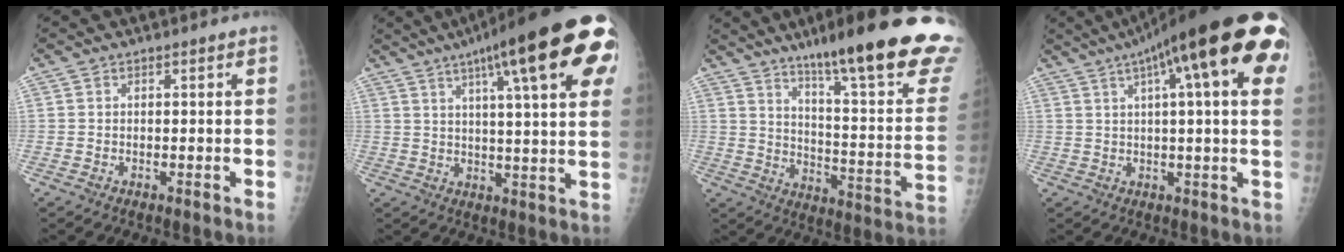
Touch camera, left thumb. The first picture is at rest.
{"total": 24.9, "force": [11.6, 4.8, 21.5], "torque": [-0.281, -0.002, 0.153]}
{"total": 29.5, "force": [20.7, 3.5, 20.8], "torque": [-0.234, -0.102, 0.290]}
{"total": 24.7, "force": [10.7, 5.5, 21.6], "torque": [-0.289, 0.030, 0.145]}